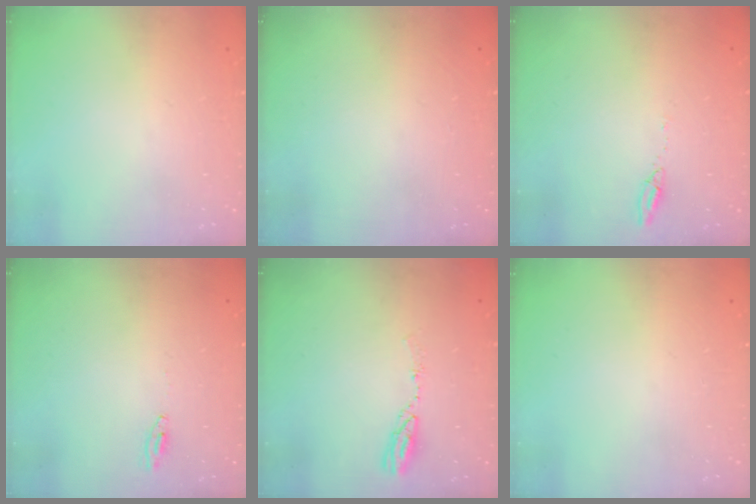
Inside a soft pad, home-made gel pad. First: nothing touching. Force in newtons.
{"total": 0.0}
{"total": 3.9, "press": 3.9, "slide": 0.4}
{"total": 2.2, "press": 2.2, "slide": 0.2}
{"total": 4.6, "press": 4.6, "slide": 0.4}
{"total": 0.0}